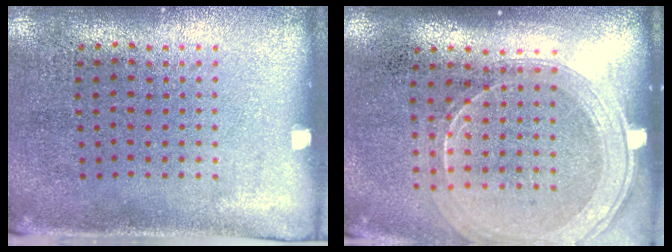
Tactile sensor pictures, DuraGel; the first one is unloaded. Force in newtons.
{"total": 1.8, "press": 1.6, "slide": 0.8}